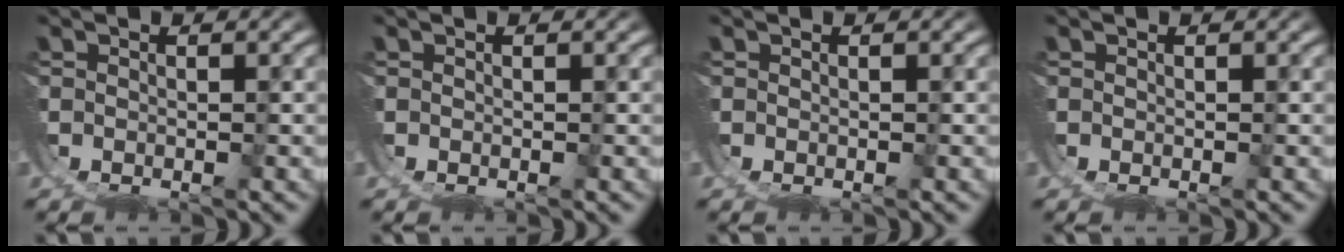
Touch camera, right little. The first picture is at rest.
{"total": 0.0}
{"total": 0.0}
{"total": 0.0}